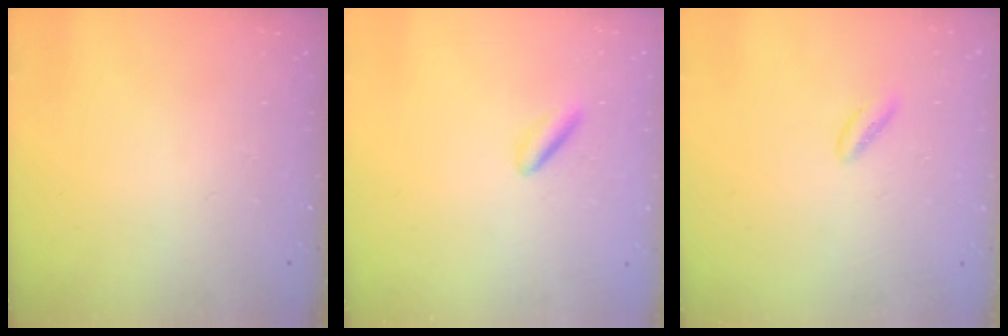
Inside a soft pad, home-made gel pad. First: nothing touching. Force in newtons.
{"total": 2.4, "press": 2.2, "slide": 0.8}
{"total": 1.1, "press": 0.9, "slide": 0.6}